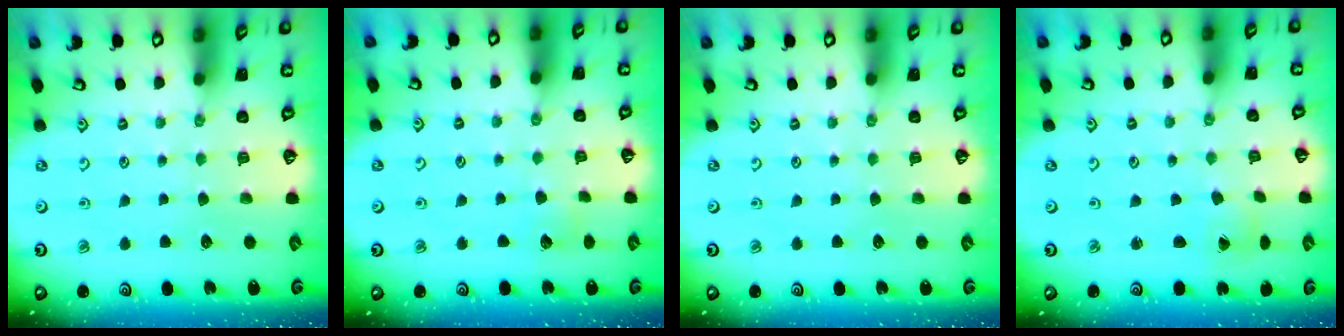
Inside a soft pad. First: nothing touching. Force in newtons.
{"total": 3.7, "press": 3.7, "slide": 0.5}
{"total": 0.0}
{"total": 1.8, "press": 1.8, "slide": 0.1}